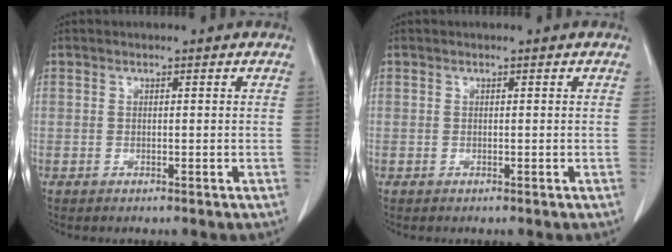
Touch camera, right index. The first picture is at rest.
{"total": 0.0}